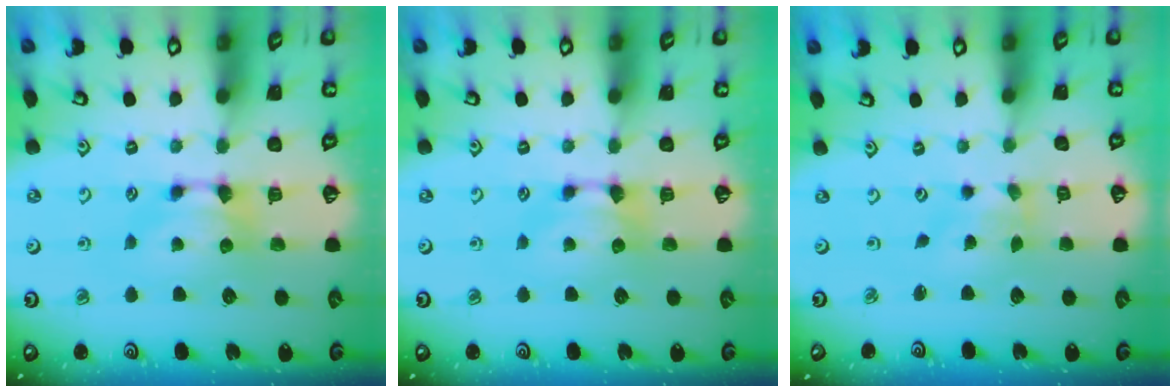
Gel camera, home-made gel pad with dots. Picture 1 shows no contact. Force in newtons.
{"total": 0.0}
{"total": 2.0, "press": 1.7, "slide": 1.0}